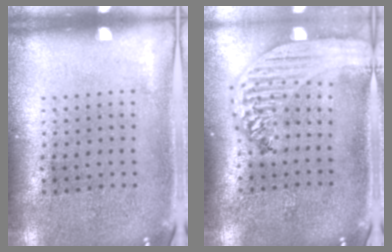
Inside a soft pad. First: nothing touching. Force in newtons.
{"total": 2.8, "press": 2.2, "slide": 1.6}